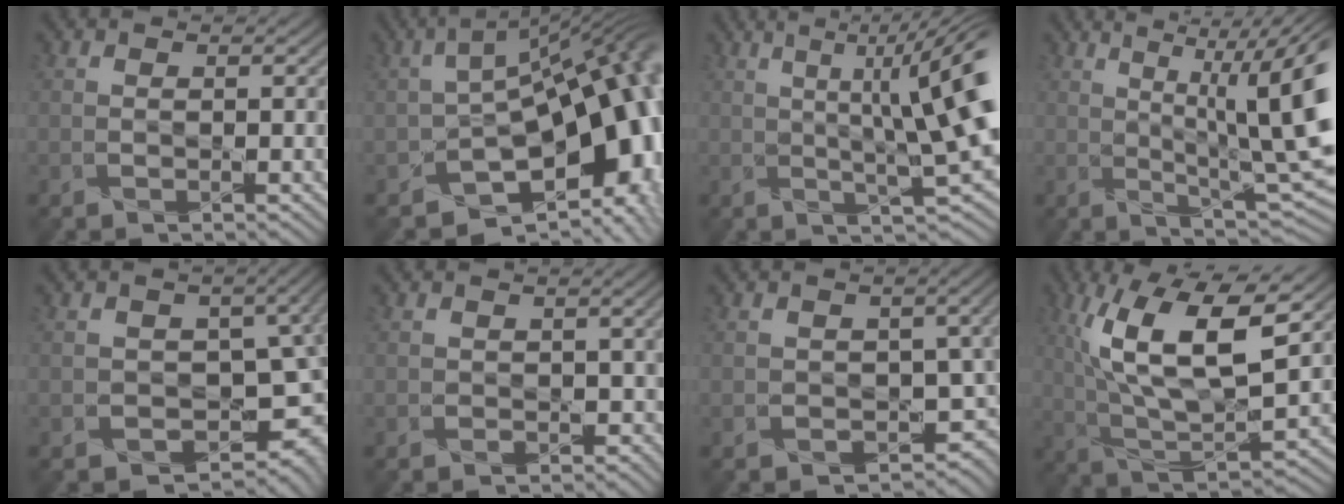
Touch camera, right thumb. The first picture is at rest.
{"total": 15.5, "force": [-4.7, 8.4, 12.2], "torque": [-0.151, -0.020, -0.064]}
{"total": 12.2, "force": [2.4, 2.6, 11.7], "torque": [-0.153, 0.011, 0.049]}
{"total": 14.5, "force": [3.0, 4.0, 13.6], "torque": [-0.177, 0.020, 0.057]}
{"total": 7.6, "force": [-1.0, 6.2, 4.4], "torque": [-0.045, -0.036, -0.003]}
{"total": 0.9, "force": [-0.1, 0.8, -0.4], "torque": [0.013, -0.006, 0.005]}
{"total": 4.0, "force": [-0.6, 3.4, 2.2], "torque": [-0.032, -0.023, 0.000]}
{"total": 13.8, "force": [4.5, 5.2, 12.0], "torque": [-0.247, -0.004, 0.091]}